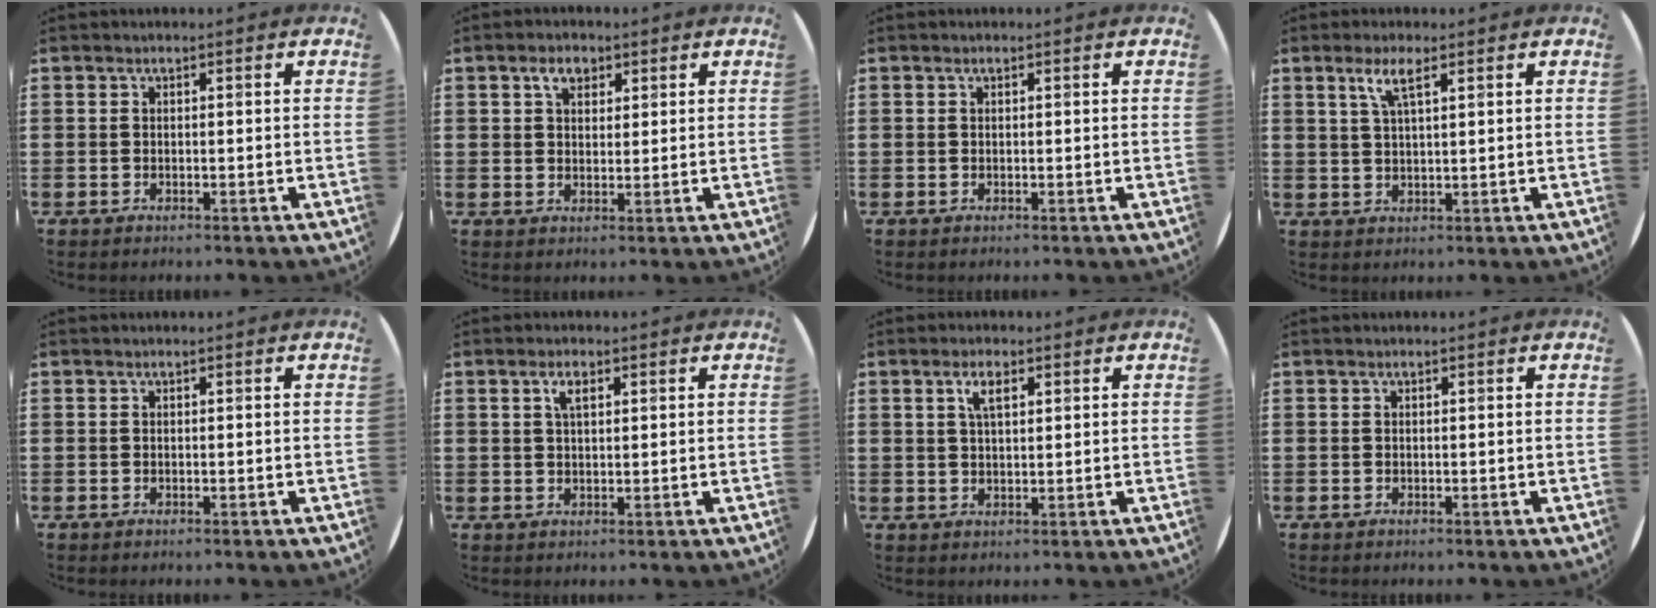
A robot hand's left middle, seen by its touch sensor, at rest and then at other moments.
{"total": 2.9, "force": [1.8, 1.7, 1.5], "torque": [-0.018, 0.000, 0.030]}
{"total": 0.0}
{"total": 3.7, "force": [2.2, 0.7, 2.9], "torque": [-0.063, 0.008, 0.037]}
{"total": 0.0}
{"total": 2.5, "force": [1.3, 1.0, 1.9], "torque": [-0.034, 0.004, 0.019]}
{"total": 3.2, "force": [1.7, 1.3, 2.4], "torque": [-0.045, 0.005, 0.026]}
{"total": 0.0}